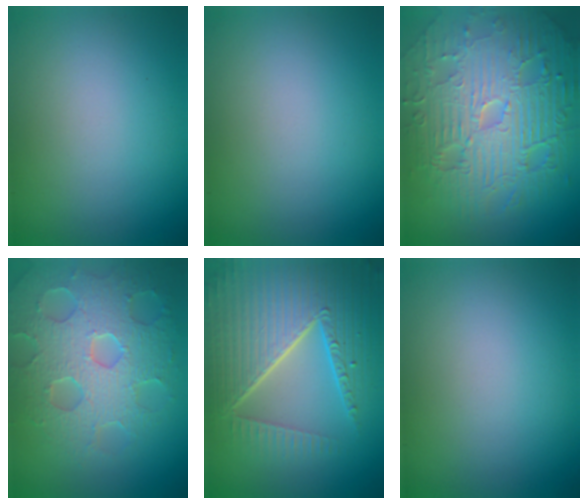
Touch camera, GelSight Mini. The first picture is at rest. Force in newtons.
{"total": 0.0}
{"total": 11.6, "press": 7.5, "slide": 8.9}
{"total": 7.8, "press": 6.0, "slide": 5.1}
{"total": 9.0, "press": 6.2, "slide": 6.6}
{"total": 0.0}